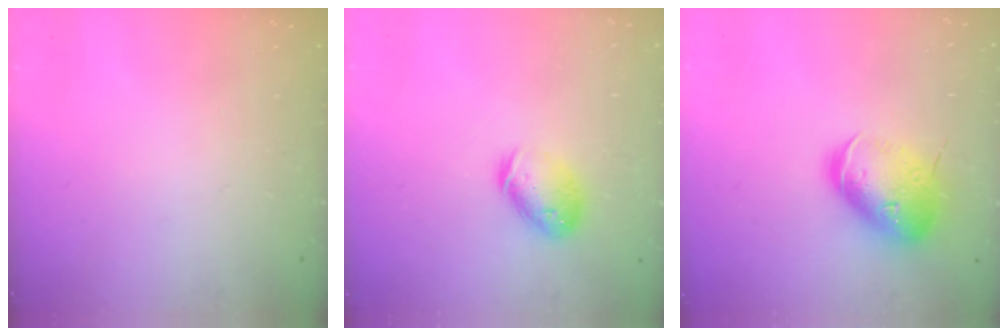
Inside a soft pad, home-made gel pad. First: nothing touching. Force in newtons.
{"total": 11.4, "press": 11.2, "slide": 2.0}
{"total": 17.2, "press": 17.1, "slide": 2.4}